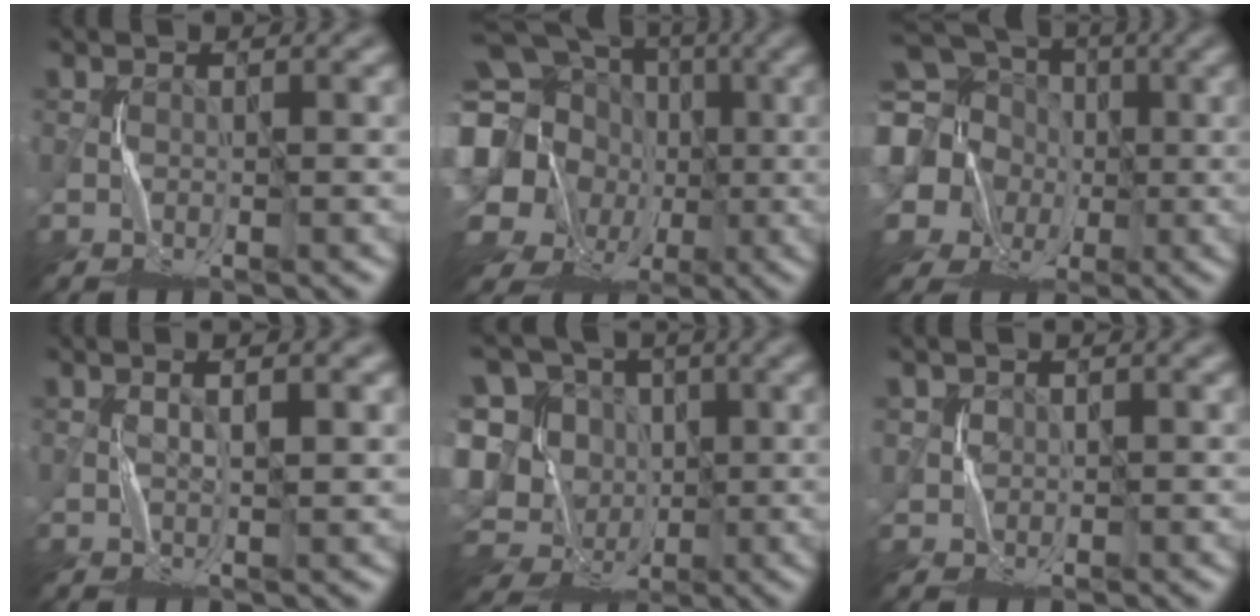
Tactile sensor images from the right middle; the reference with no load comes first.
{"total": 21.0, "force": [0.9, 19.0, 9.0], "torque": [-0.210, 0.022, -0.023]}
{"total": 19.5, "force": [1.6, 18.1, 7.2], "torque": [-0.200, 0.002, -0.019]}
{"total": 1.7, "force": [0.9, -0.1, 1.4], "torque": [-0.016, -0.003, 0.020]}
{"total": 14.1, "force": [-0.9, 12.8, 5.8], "torque": [-0.164, 0.020, -0.020]}
{"total": 1.6, "force": [0.9, 1.0, -0.9], "torque": [0.016, -0.004, 0.025]}